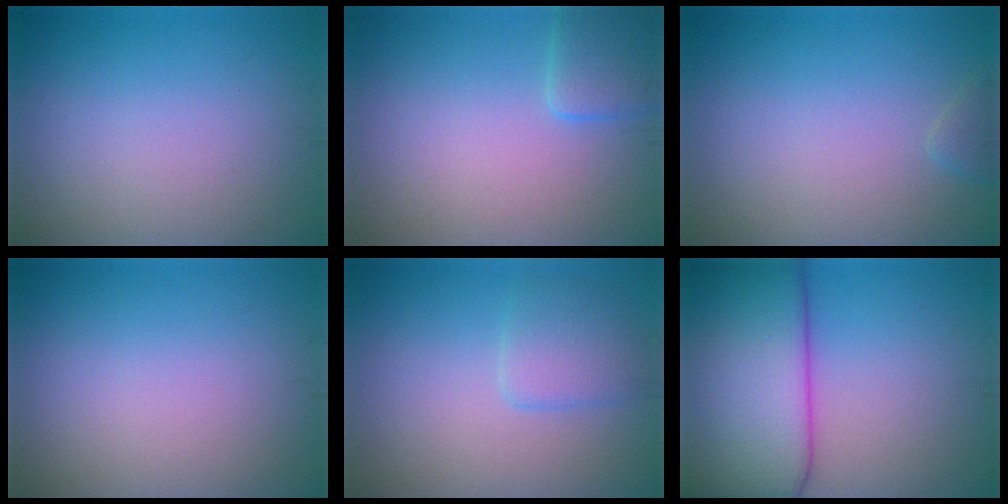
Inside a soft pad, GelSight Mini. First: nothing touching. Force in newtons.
{"total": 2.4, "press": 2.4, "slide": 0.3}
{"total": 0.8, "press": 0.8, "slide": 0.1}
{"total": 0.0}
{"total": 2.6, "press": 2.6, "slide": 0.1}
{"total": 14.0, "press": 14.0, "slide": 0.8}